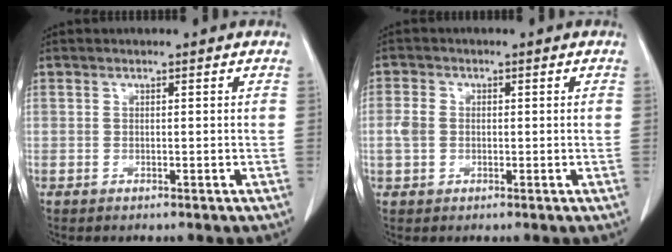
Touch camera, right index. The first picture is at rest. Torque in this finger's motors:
{"motor_torque": [0.33, 0.16, 0.10, 0.05]}